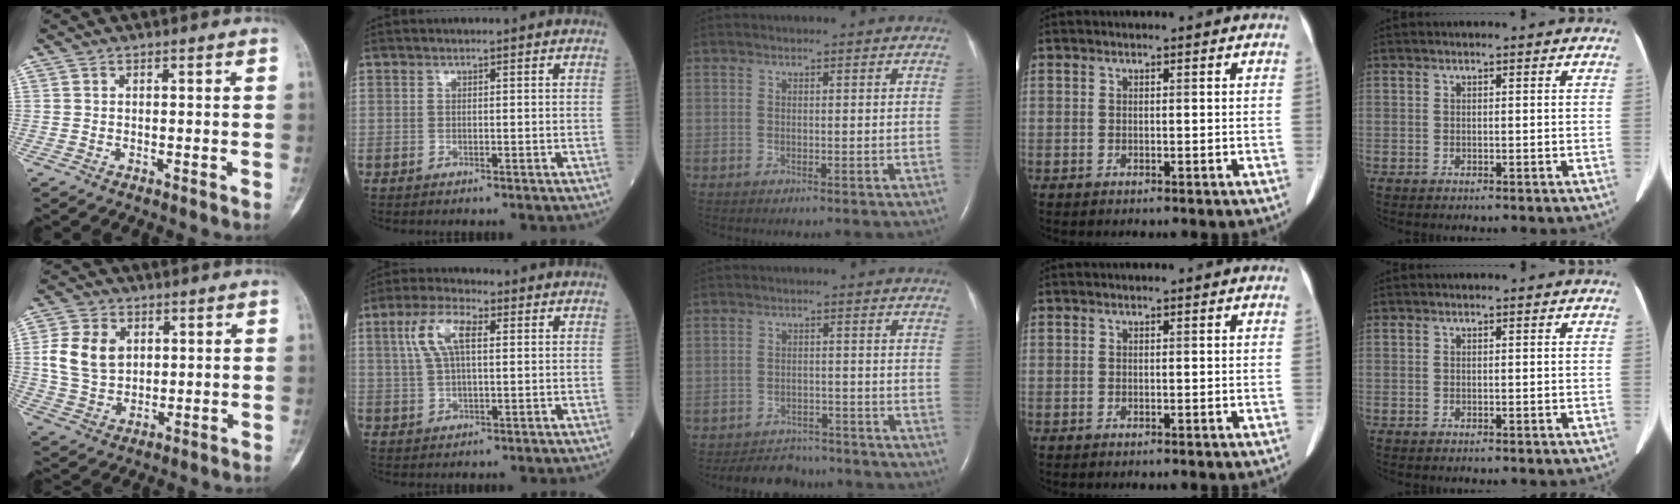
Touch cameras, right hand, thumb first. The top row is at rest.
{"thumb": {"total": 10.2, "force": [2.2, 7.6, 6.4], "torque": [-0.107, -0.004, 0.048]}, "index": {"total": 7.4, "force": [2.4, 2.5, 6.5], "torque": [-0.142, 0.017, 0.047]}, "middle": {"total": 6.5, "force": [-6.0, 2.5, 0.6], "torque": [-0.006, 0.002, -0.086]}}